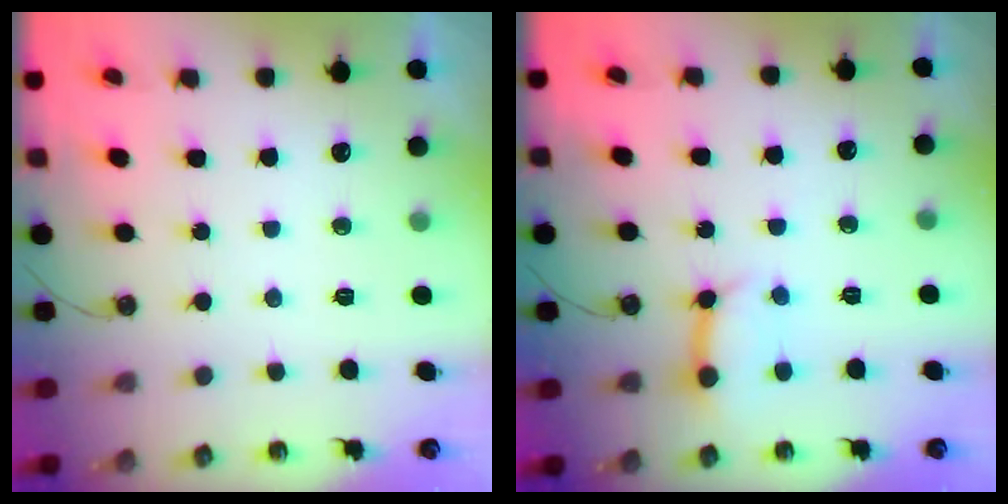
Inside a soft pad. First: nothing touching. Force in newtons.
{"total": 9.9, "press": 9.9, "slide": 1.1}